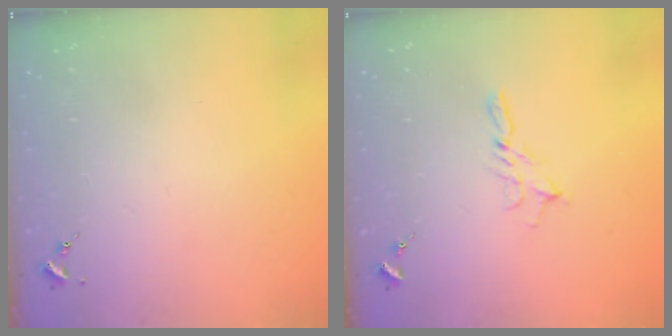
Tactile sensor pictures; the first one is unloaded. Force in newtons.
{"total": 5.6, "press": 5.6, "slide": 0.2}